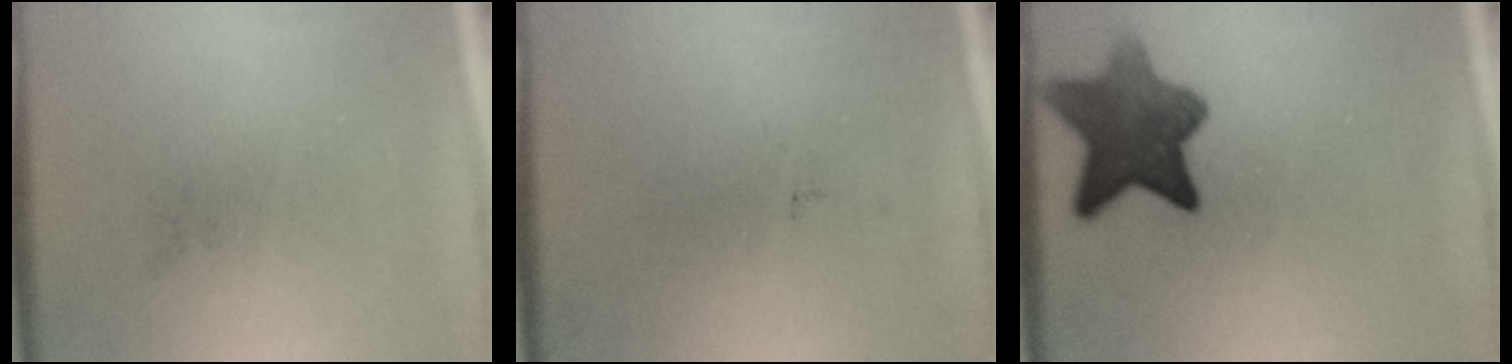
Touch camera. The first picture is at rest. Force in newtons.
{"total": 0.0}
{"total": 9.0}